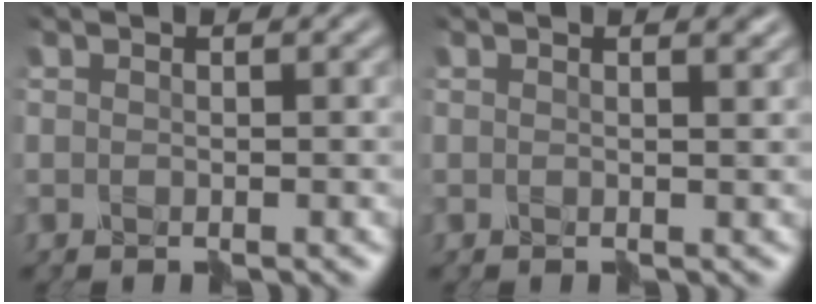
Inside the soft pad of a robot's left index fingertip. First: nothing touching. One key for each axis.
{"total": 1.6, "fx": 1.1, "fy": 0.6, "fz": 1.1, "tx": -0.003, "ty": 0.013, "tz": 0.012}